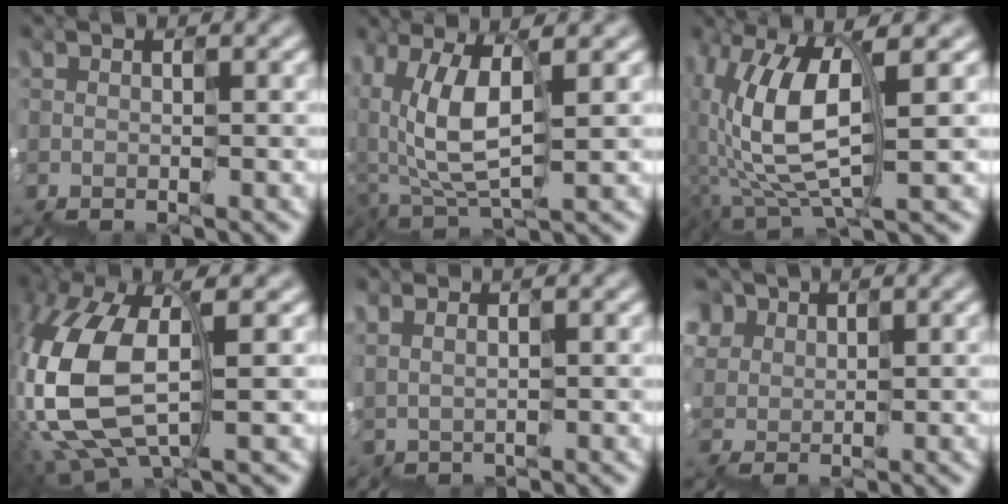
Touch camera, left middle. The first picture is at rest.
{"total": 4.4, "force": [2.0, 2.5, 3.1], "torque": [-0.086, 0.017, 0.035]}
{"total": 5.3, "force": [1.7, 2.1, 4.6], "torque": [-0.111, 0.014, 0.030]}
{"total": 7.7, "force": [0.4, 3.8, 6.6], "torque": [-0.160, 0.012, 0.002]}
{"total": 1.6, "force": [1.1, -0.6, -1.0], "torque": [0.024, 0.013, 0.027]}
{"total": 3.4, "force": [2.2, 2.1, -1.6], "torque": [0.028, 0.019, 0.039]}